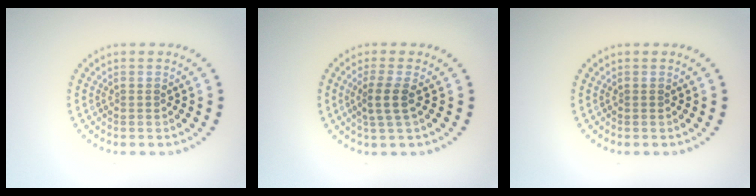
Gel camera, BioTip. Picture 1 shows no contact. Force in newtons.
{"total": 2.3, "press": 1.8, "slide": 1.3}
{"total": 0.0}